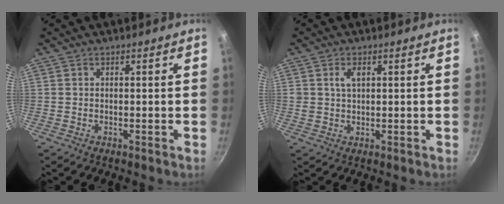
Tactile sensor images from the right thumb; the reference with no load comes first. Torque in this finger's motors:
{"motor_torque": [-0.56, 0.44, 0.76, 0.01, 0.01]}